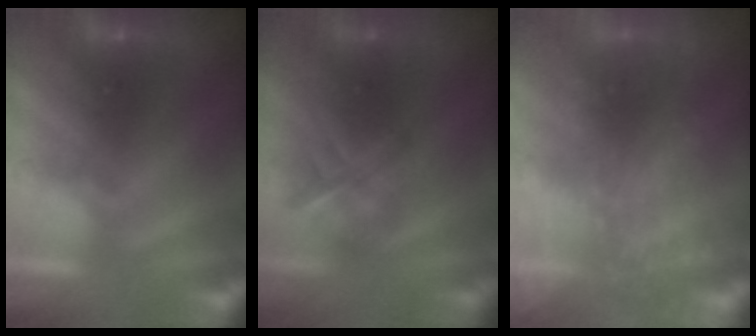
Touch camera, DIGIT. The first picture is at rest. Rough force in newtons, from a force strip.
{"total": 3.3}
{"total": 9.0}